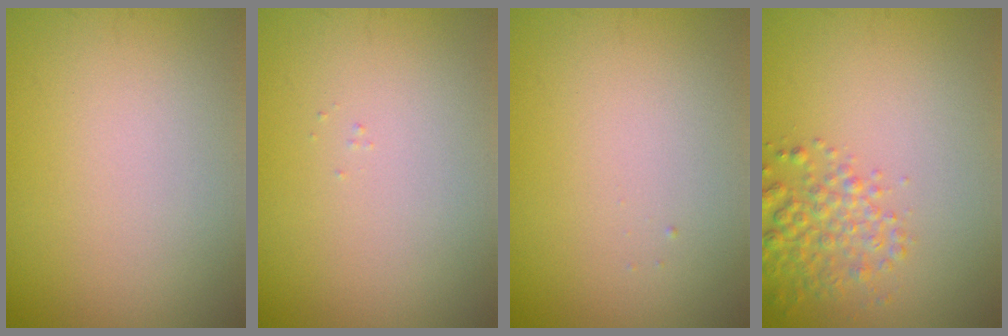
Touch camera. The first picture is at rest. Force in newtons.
{"total": 0.0}
{"total": 0.0}
{"total": 3.4, "press": 3.4, "slide": 0.1}